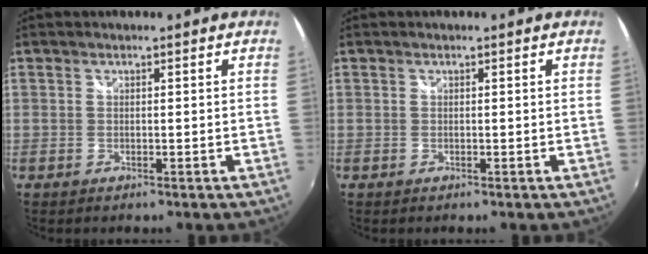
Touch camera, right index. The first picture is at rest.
{"total": 0.0}